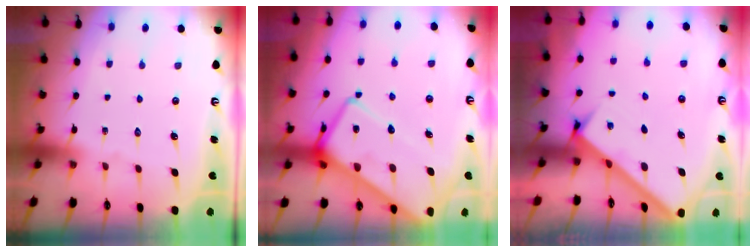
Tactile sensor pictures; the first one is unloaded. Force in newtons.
{"total": 18.5, "press": 18.4, "slide": 1.9}
{"total": 2.6, "press": 2.6, "slide": 0.3}